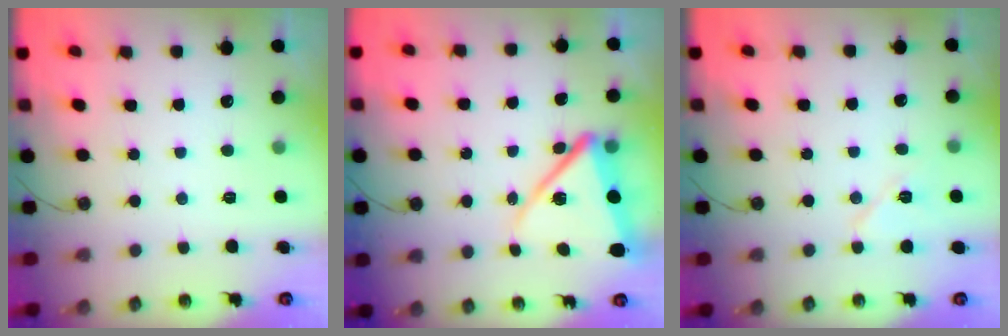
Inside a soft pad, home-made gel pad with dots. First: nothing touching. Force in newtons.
{"total": 13.8, "press": 13.7, "slide": 1.5}
{"total": 11.7, "press": 4.9, "slide": 10.7}